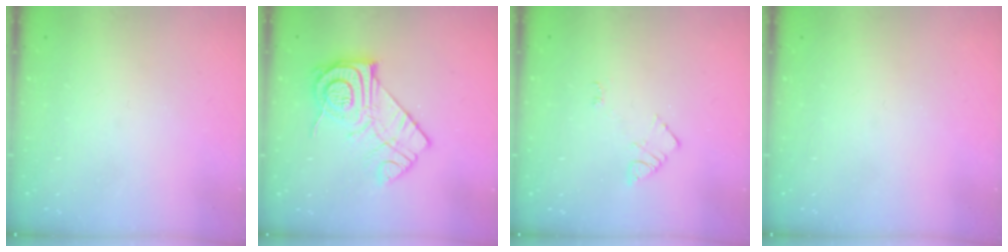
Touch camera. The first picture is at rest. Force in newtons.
{"total": 14.1, "press": 14.1, "slide": 0.3}
{"total": 4.5, "press": 4.4, "slide": 0.6}
{"total": 0.0}